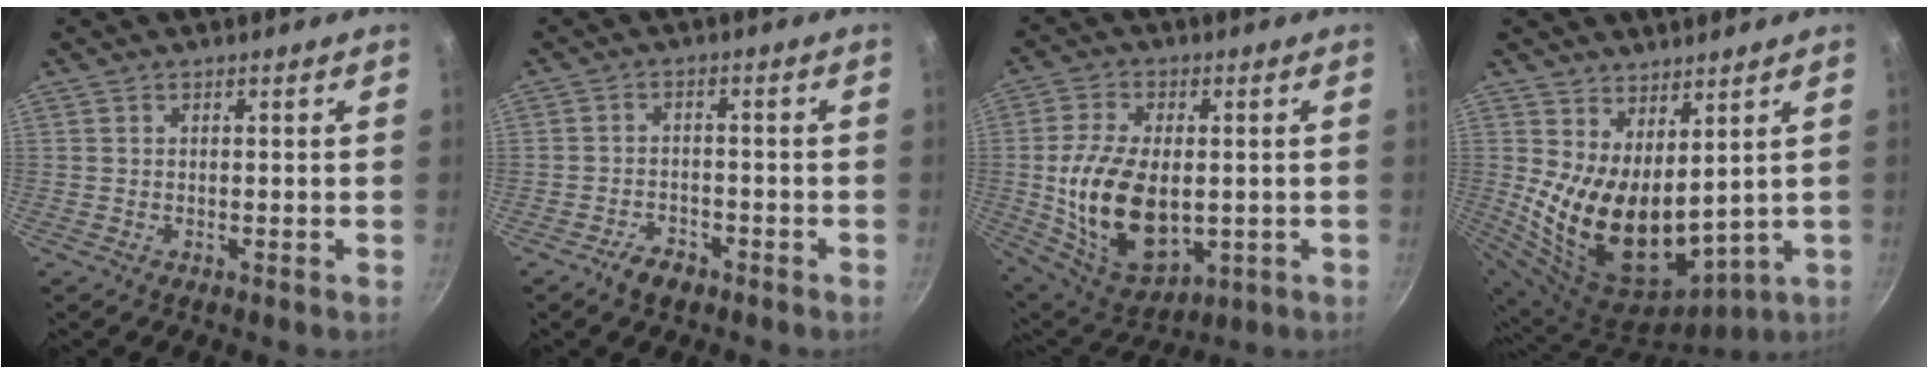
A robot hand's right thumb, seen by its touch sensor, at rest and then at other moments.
{"total": 4.1, "force": [-2.9, 2.3, 1.8], "torque": [-0.025, 0.027, -0.047]}
{"total": 18.1, "force": [-0.9, 10.7, 14.5], "torque": [-0.251, -0.008, 0.001]}
{"total": 16.0, "force": [3.7, 8.8, 12.8], "torque": [-0.209, -0.053, 0.094]}